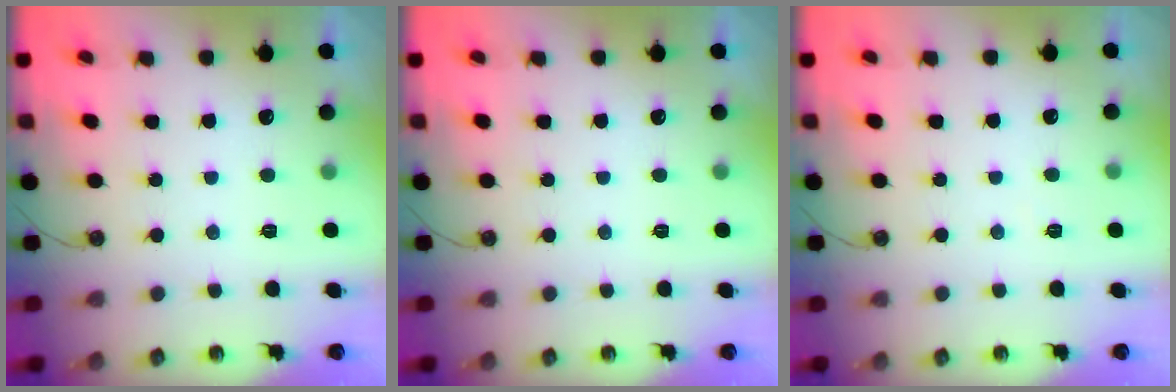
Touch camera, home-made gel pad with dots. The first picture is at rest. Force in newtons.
{"total": 0.0}
{"total": 2.1, "press": 2.1, "slide": 0.5}